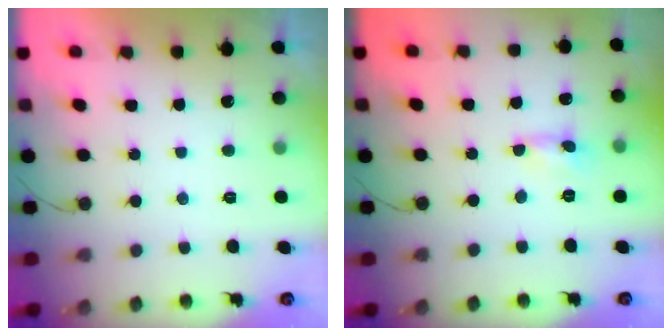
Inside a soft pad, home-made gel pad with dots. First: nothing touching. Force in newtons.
{"total": 0.0}